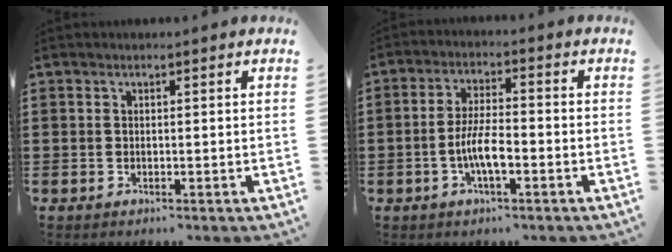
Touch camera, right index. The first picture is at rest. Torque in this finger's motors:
{"motor_torque": [1.24, 0.58, 0.75, 0.14]}